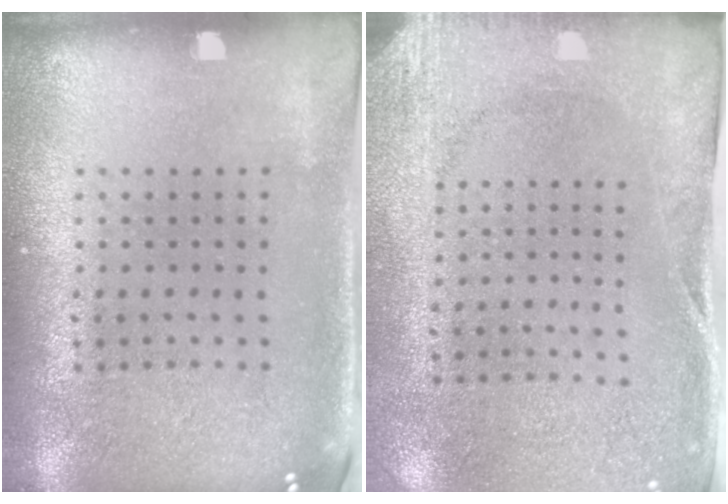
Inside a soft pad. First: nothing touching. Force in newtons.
{"total": 2.7, "press": 2.1, "slide": 1.7}